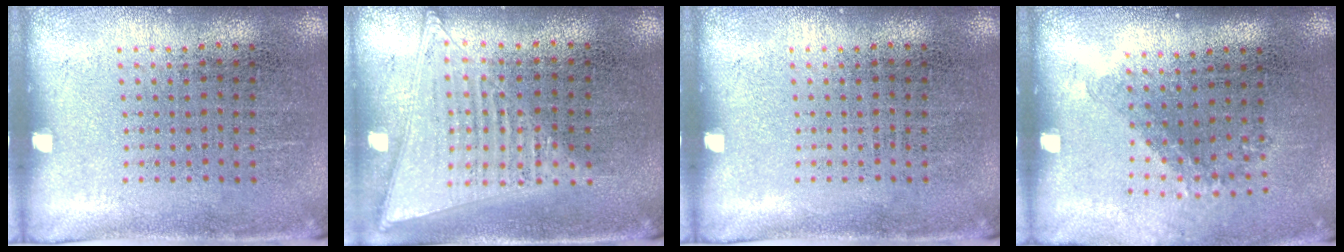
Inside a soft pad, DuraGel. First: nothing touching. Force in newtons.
{"total": 1.4, "press": 1.4, "slide": 0.1}
{"total": 0.0}
{"total": 1.3, "press": 0.8, "slide": 0.9}